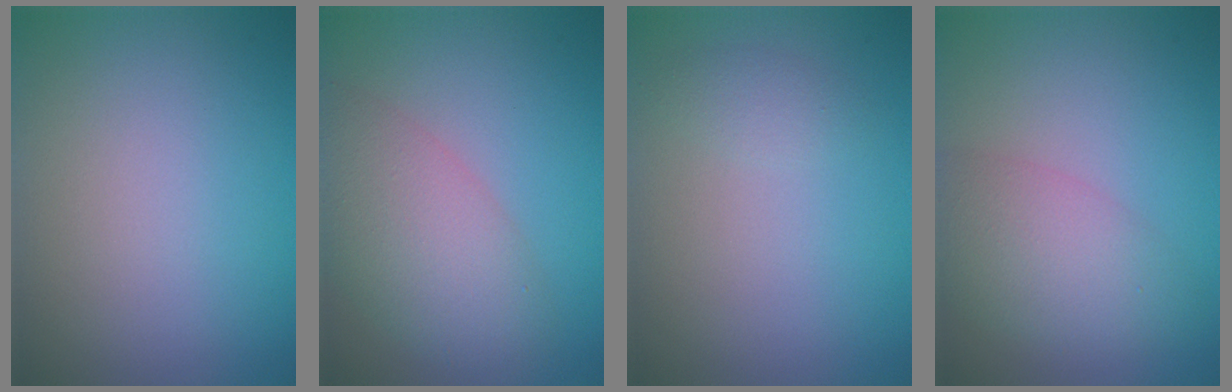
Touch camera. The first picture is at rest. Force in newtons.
{"total": 6.2, "press": 6.2, "slide": 0.4}
{"total": 1.1, "press": 1.1, "slide": 0.1}
{"total": 4.6, "press": 4.6, "slide": 0.1}